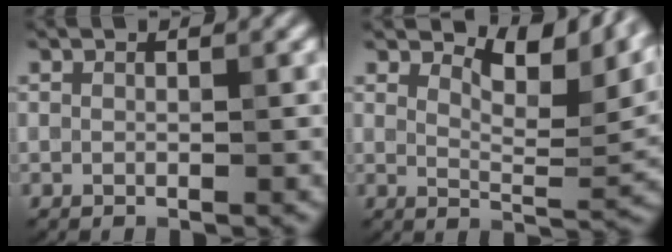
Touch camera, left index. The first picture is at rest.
{"total": 7.7, "force": [5.1, 2.8, 5.0], "torque": [-0.072, 0.002, 0.085]}